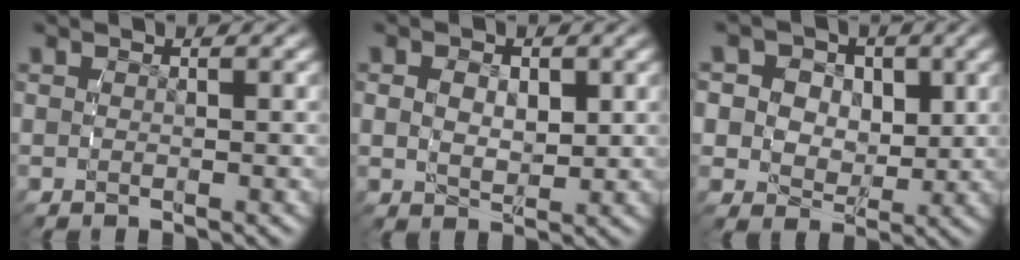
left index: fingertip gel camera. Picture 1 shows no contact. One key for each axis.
{"total": 2.8, "fx": 0.5, "fy": 1.7, "fz": 2.1, "tx": -0.036, "ty": -0.014, "tz": 0.020}
{"total": 8.5, "fx": 0.2, "fy": 7.6, "fz": 3.8, "tx": -0.091, "ty": -0.028, "tz": 0.002}